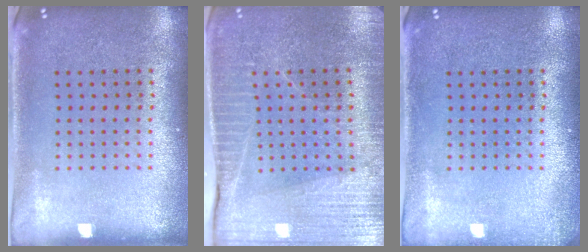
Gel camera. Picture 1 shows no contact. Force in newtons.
{"total": 3.5, "press": 3.5, "slide": 0.4}
{"total": 1.0, "press": 1.0, "slide": 0.3}